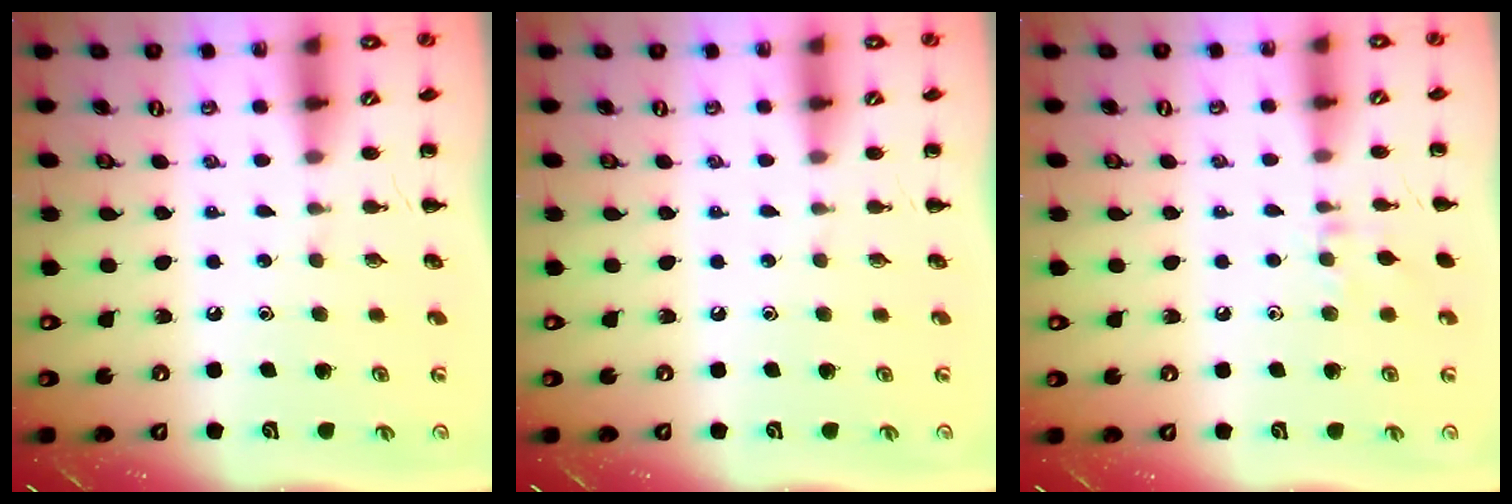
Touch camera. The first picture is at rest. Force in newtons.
{"total": 0.0}
{"total": 6.4, "press": 6.2, "slide": 1.6}